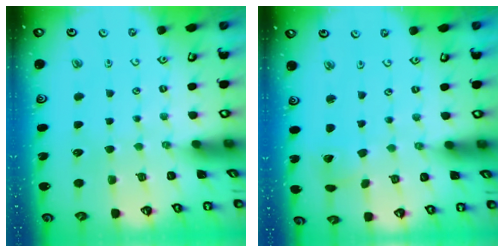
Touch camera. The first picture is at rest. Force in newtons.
{"total": 2.0, "press": 2.0, "slide": 0.3}